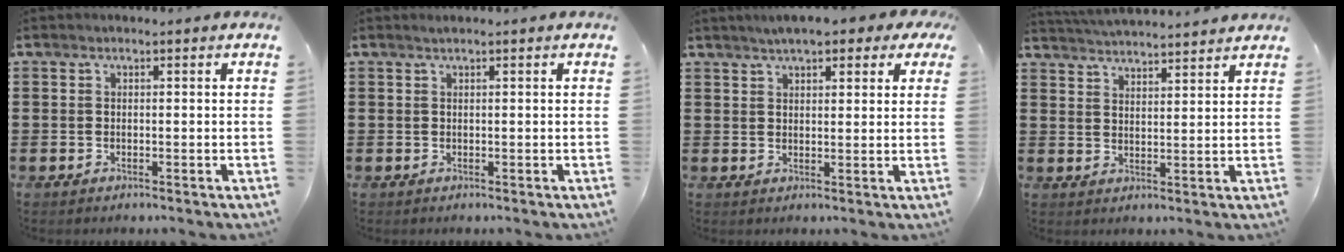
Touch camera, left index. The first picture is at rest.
{"total": 0.5, "force": [0.4, -0.1, 0.4], "torque": [-0.005, -0.002, 0.007]}
{"total": 4.9, "force": [3.9, 1.2, 2.6], "torque": [-0.054, 0.000, 0.069]}
{"total": 3.8, "force": [3.8, -0.2, 0.0], "torque": [-0.014, -0.020, 0.067]}